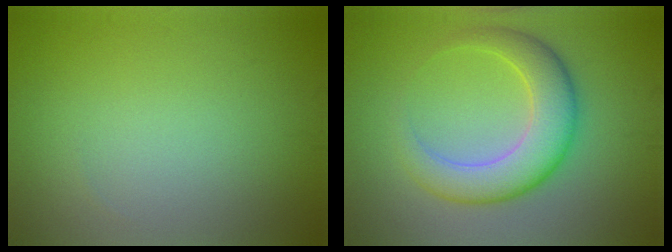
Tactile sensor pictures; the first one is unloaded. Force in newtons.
{"total": 6.0, "press": 6.0, "slide": 0.2}